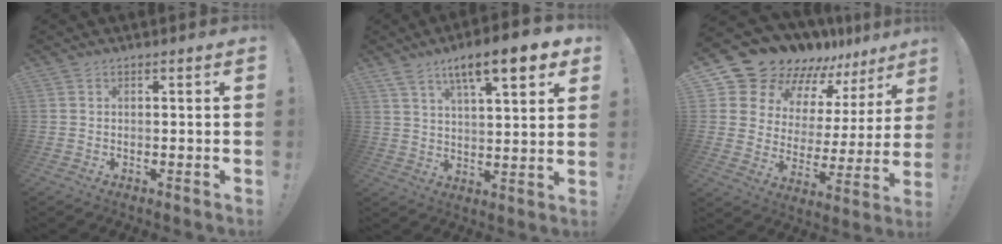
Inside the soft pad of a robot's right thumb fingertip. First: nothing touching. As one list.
[{"total": 13.2, "force": [7.9, 3.3, 10.0], "torque": [-0.157, -0.037, 0.126]}, {"total": 16.8, "force": [14.7, 7.7, 2.7], "torque": [-0.064, -0.123, 0.285]}]